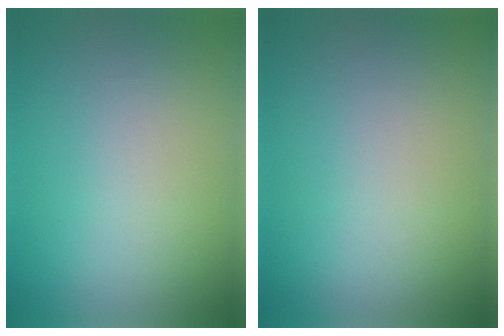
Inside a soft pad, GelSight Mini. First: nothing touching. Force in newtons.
{"total": 0.0}